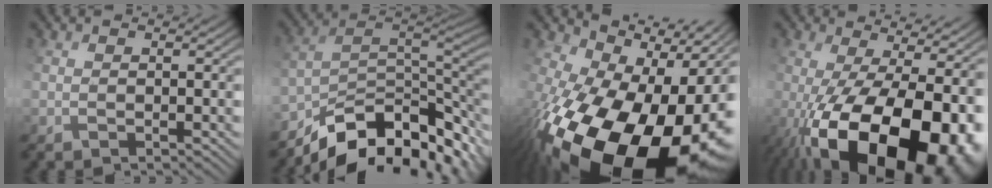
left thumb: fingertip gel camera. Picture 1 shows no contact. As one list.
[{"total": 13.5, "force": [-9.0, 6.7, 7.4], "torque": [-0.157, -0.012, -0.135]}, {"total": 21.3, "force": [-6.9, 14.0, 14.4], "torque": [-0.288, -0.071, -0.074]}, {"total": 19.5, "force": [-6.6, 9.0, 16.0], "torque": [-0.262, -0.037, -0.078]}]